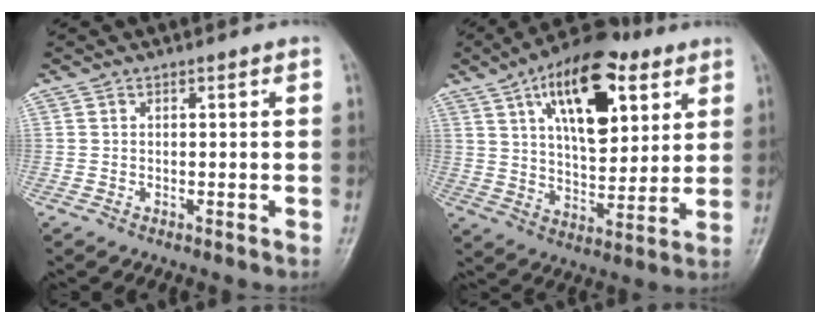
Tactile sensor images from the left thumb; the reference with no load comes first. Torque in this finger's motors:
{"motor_torque": [0.27, 1.04, 0.27, -0.52, 0.15]}